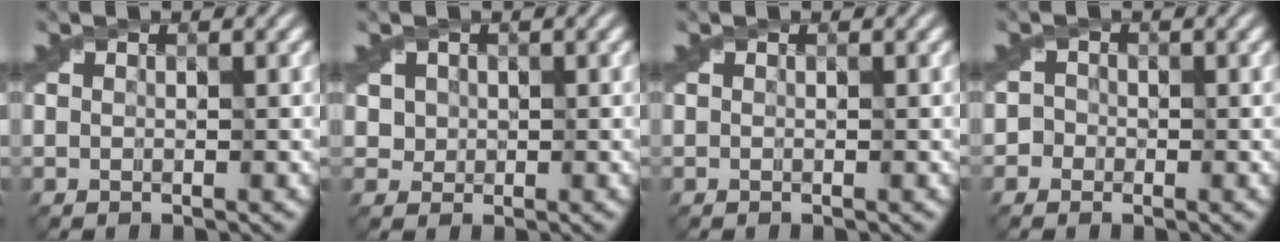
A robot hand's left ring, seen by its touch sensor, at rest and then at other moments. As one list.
[{"total": 3.3, "force": [0.9, 2.7, 1.7], "torque": [-0.051, 0.005, 0.031]}, {"total": 0.0}, {"total": 2.3, "force": [-0.1, 2.2, 0.8], "torque": [0.005, 0.010, -0.017]}]